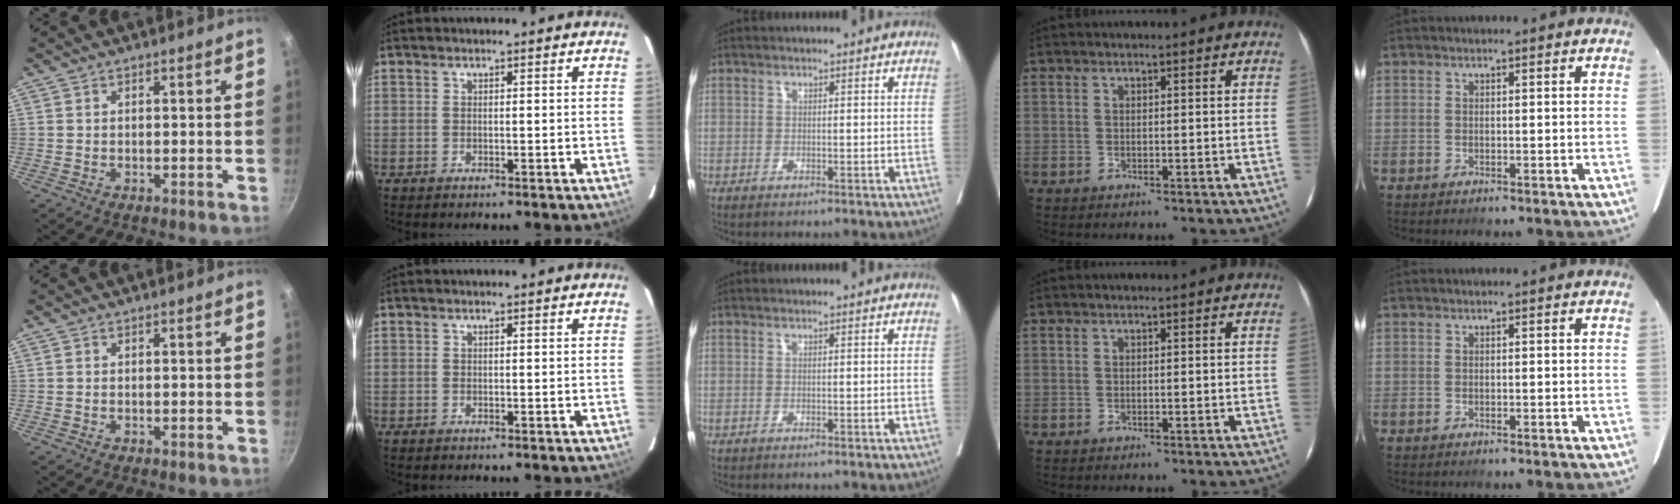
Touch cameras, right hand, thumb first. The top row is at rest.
{}